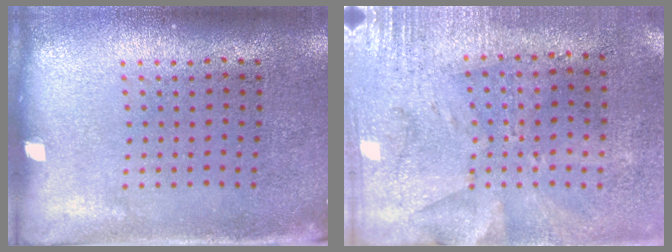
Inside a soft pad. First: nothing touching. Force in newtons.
{"total": 2.8, "press": 2.3, "slide": 1.7}